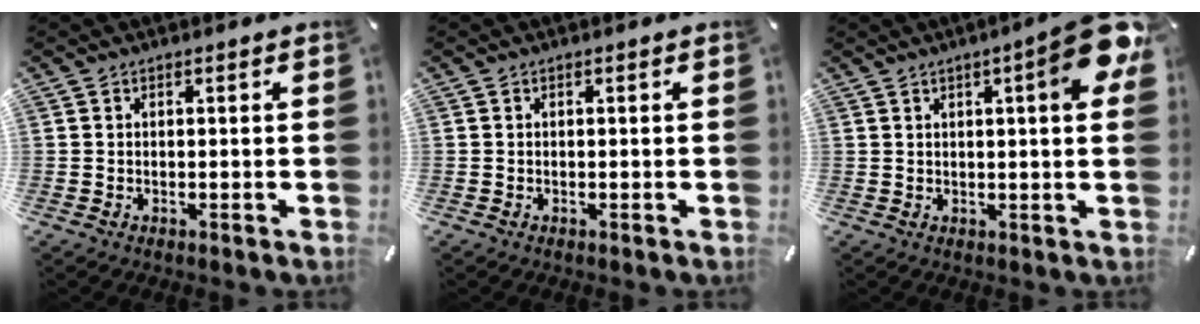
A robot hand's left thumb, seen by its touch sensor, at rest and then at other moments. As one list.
[{"total": 0.0}, {"total": 10.1, "force": [4.4, 1.6, 9.0], "torque": [-0.123, -0.023, 0.066]}]